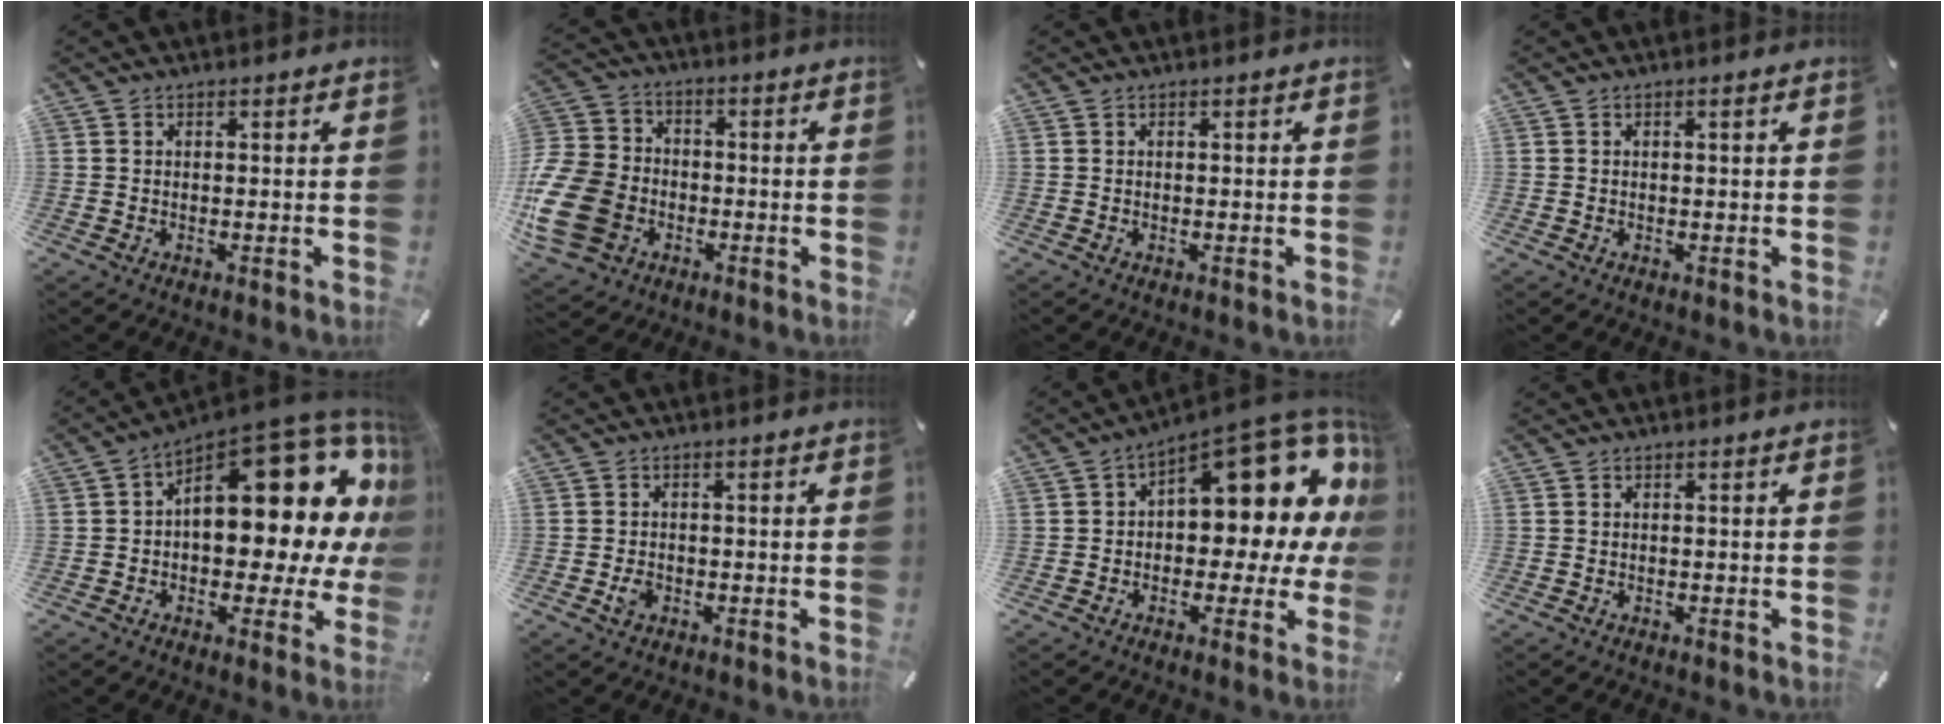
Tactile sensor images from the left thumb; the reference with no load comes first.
{"total": 15.6, "force": [-4.8, 12.5, 8.0], "torque": [-0.169, 0.034, -0.086]}
{"total": 0.0}
{"total": 0.7, "force": [0.2, 0.0, 0.7], "torque": [-0.011, 0.000, 0.003]}
{"total": 21.4, "force": [7.4, 11.0, 16.8], "torque": [-0.194, -0.082, 0.124]}
{"total": 2.4, "force": [-0.8, 1.8, 1.4], "torque": [-0.031, 0.000, -0.016]}
{"total": 16.1, "force": [7.7, 7.7, 11.8], "torque": [-0.134, -0.078, 0.122]}
{"total": 0.0}